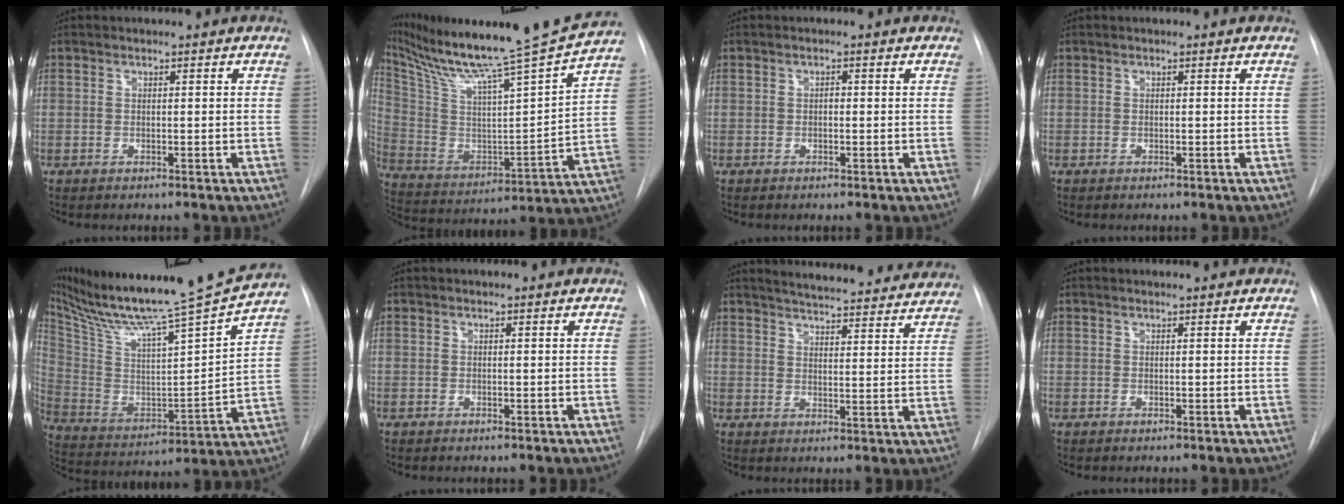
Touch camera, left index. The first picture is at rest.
{"total": 23.1, "force": [20.1, -1.9, 11.2], "torque": [-0.206, -0.050, 0.324]}
{"total": 0.6, "force": [-0.1, 0.4, 0.5], "torque": [-0.008, 0.003, -0.005]}
{"total": 0.0}
{"total": 24.1, "force": [21.2, -1.4, 11.3], "torque": [-0.209, -0.055, 0.340]}
{"total": 0.0}
{"total": 23.6, "force": [22.0, 3.7, 7.9], "torque": [-0.115, -0.043, 0.261]}
{"total": 1.4, "force": [1.3, 0.1, 0.3], "torque": [-0.012, 0.012, 0.017]}